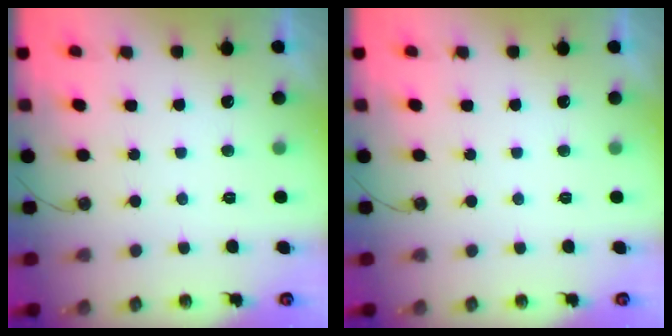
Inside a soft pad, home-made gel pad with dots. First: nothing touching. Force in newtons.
{"total": 0.0}